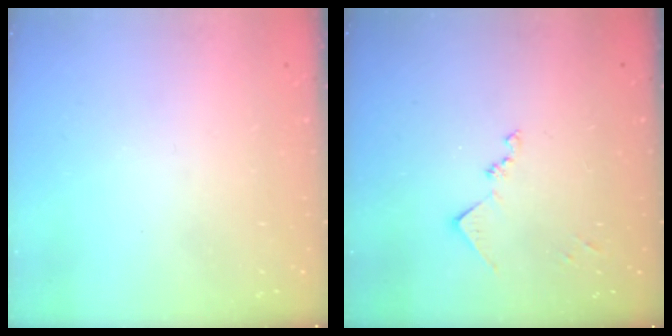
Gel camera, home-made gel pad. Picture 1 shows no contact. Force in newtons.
{"total": 8.9, "press": 8.9, "slide": 0.6}